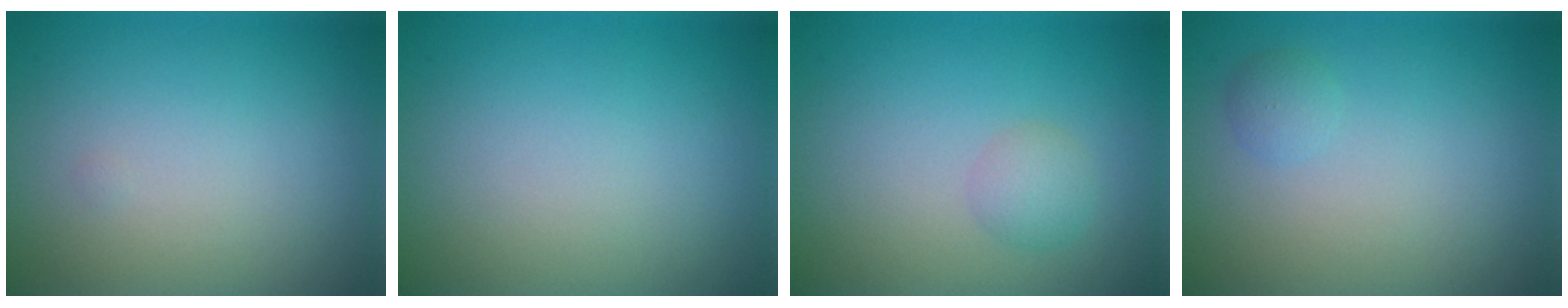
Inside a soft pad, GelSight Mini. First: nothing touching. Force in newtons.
{"total": 0.0}
{"total": 1.7, "press": 1.7, "slide": 0.0}
{"total": 0.9, "press": 0.9, "slide": 0.0}